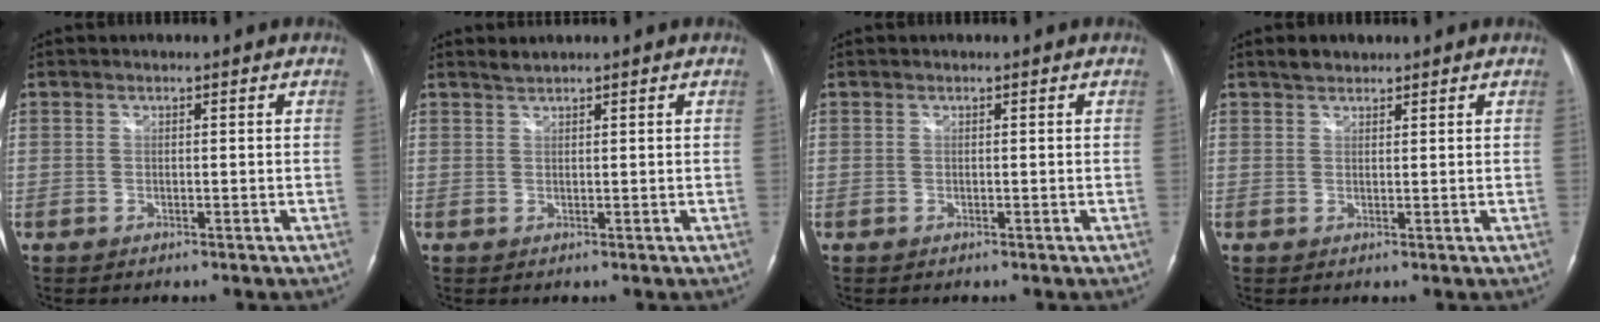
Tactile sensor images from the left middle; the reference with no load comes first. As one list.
[{"total": 1.0, "force": [0.9, -0.3, 0.0], "torque": [-0.005, 0.002, 0.023]}, {"total": 0.0}, {"total": 1.9, "force": [1.6, 0.8, 0.5], "torque": [-0.014, 0.006, 0.028]}]